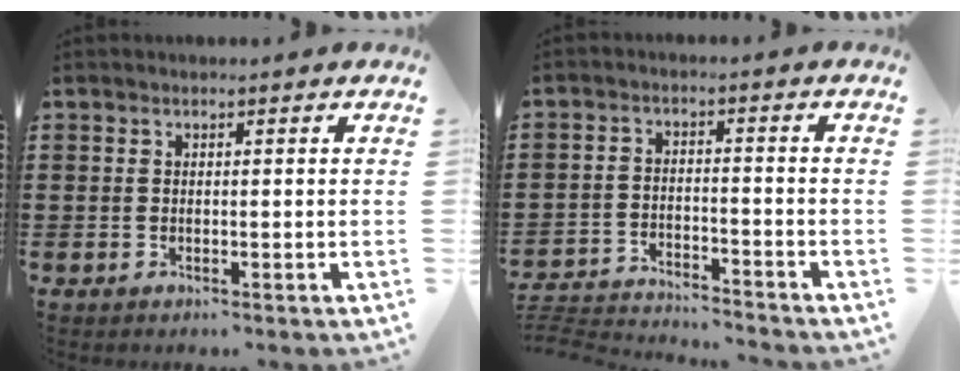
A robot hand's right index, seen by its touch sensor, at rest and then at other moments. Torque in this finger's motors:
{"motor_torque": [-1.95, 0.18, -1.05, -0.21]}